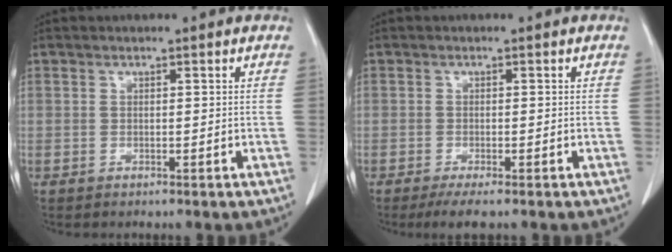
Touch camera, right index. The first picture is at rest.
{"total": 3.0, "force": [-2.2, 0.1, 2.1], "torque": [-0.034, -0.010, -0.039]}